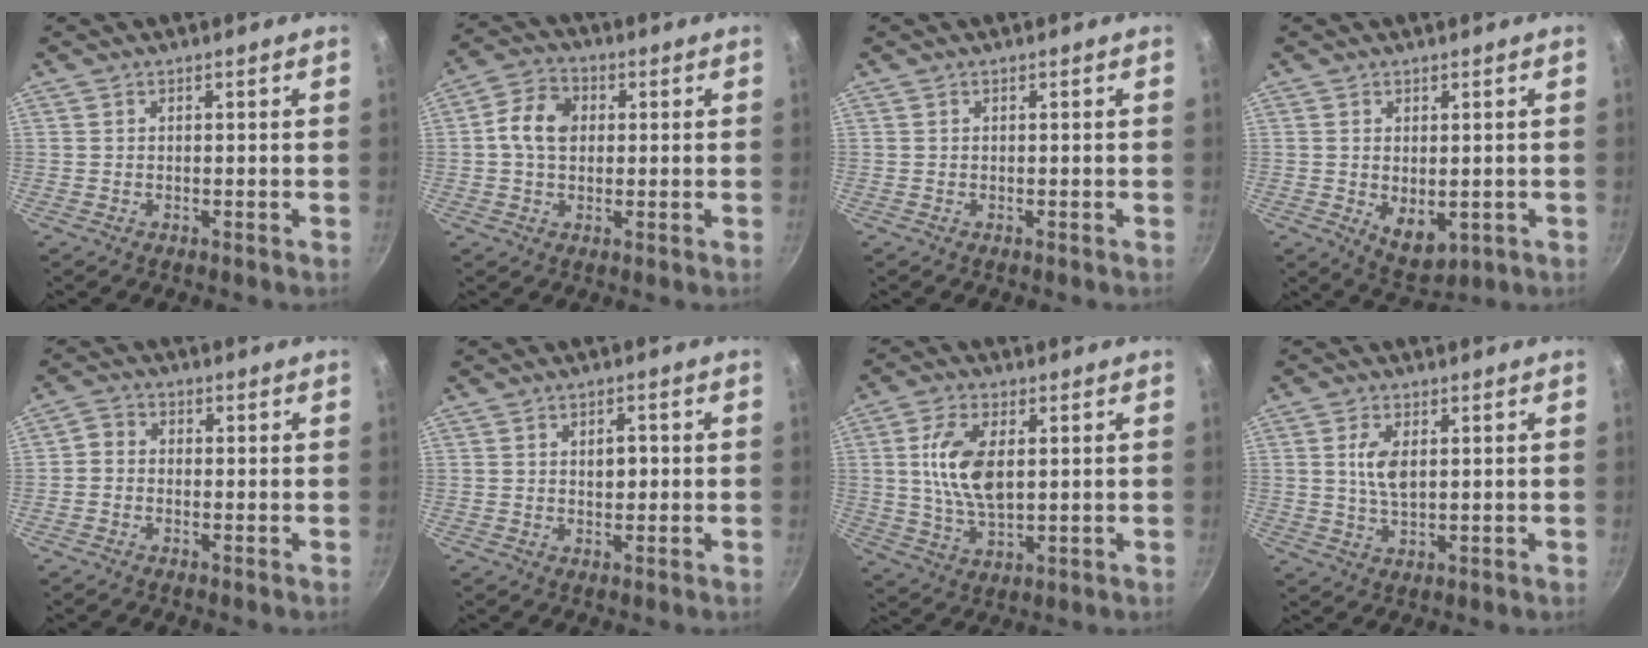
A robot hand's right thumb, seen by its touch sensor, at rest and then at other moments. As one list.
[{"total": 8.0, "force": [1.0, 5.9, 5.3], "torque": [-0.084, 0.013, 0.004]}, {"total": 0.0}, {"total": 6.4, "force": [-0.5, 4.0, 4.9], "torque": [-0.067, -0.016, 0.007]}, {"total": 2.6, "force": [-0.9, 2.1, 1.2], "torque": [-0.026, 0.014, -0.029]}, {"total": 3.3, "force": [0.3, 2.0, 2.6], "torque": [-0.023, 0.004, 0.004]}, {"total": 11.1, "force": [1.9, 5.7, 9.3], "torque": [-0.171, -0.004, 0.039]}, {"total": 5.5, "force": [1.3, 2.8, 4.5], "torque": [-0.085, -0.007, 0.026]}]